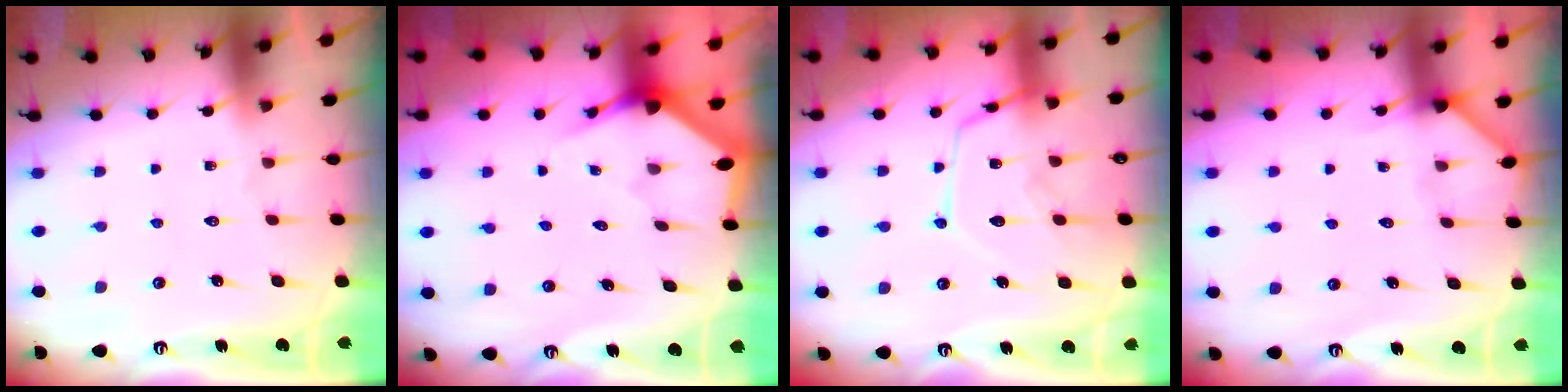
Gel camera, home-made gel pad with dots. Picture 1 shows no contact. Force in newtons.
{"total": 3.1, "press": 3.1, "slide": 0.2}
{"total": 14.2, "press": 14.1, "slide": 1.2}
{"total": 3.3, "press": 3.3, "slide": 0.3}